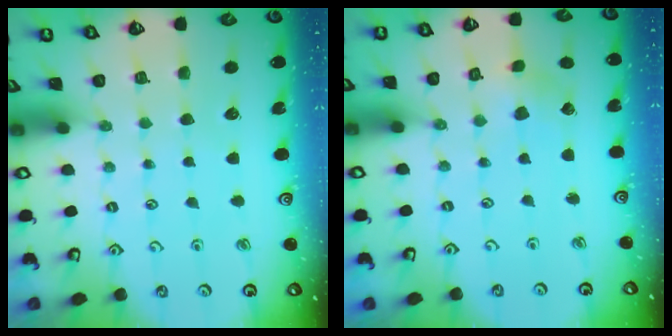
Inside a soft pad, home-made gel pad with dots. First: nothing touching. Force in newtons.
{"total": 2.0, "press": 2.0, "slide": 0.1}